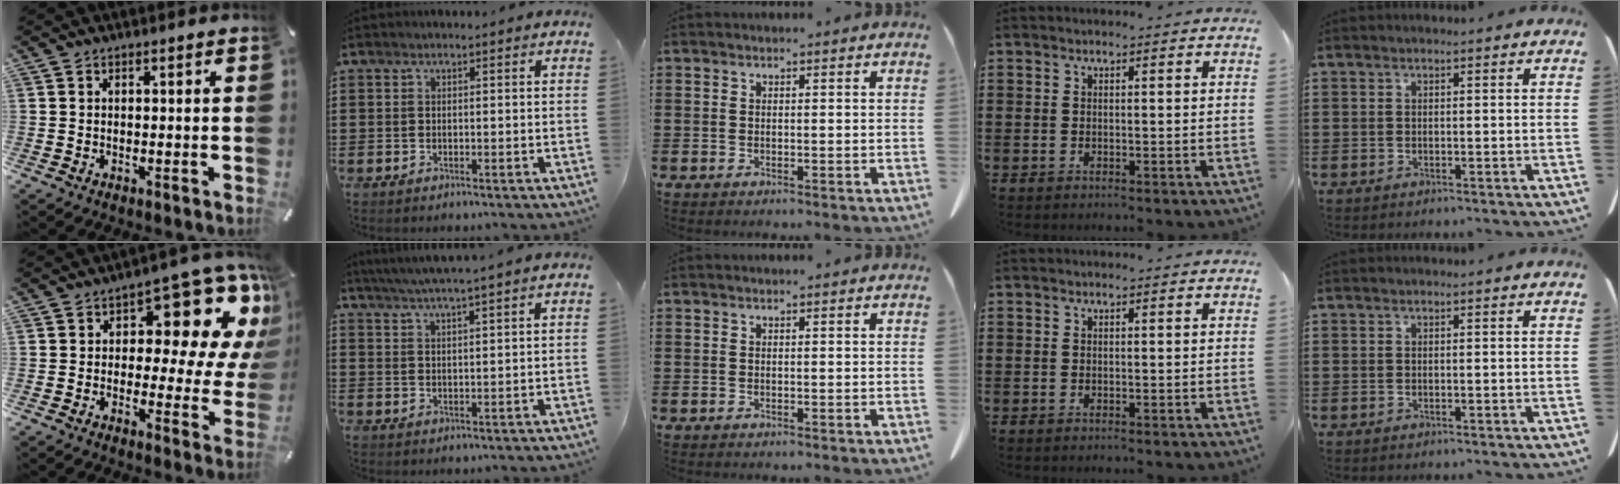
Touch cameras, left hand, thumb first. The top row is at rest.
{"thumb": {"total": 15.3, "force": [7.3, 7.7, 11.1], "torque": [-0.129, -0.068, 0.115]}, "index": {"total": 3.7, "force": [3.3, -0.7, 1.5], "torque": [-0.039, -0.010, 0.059]}}